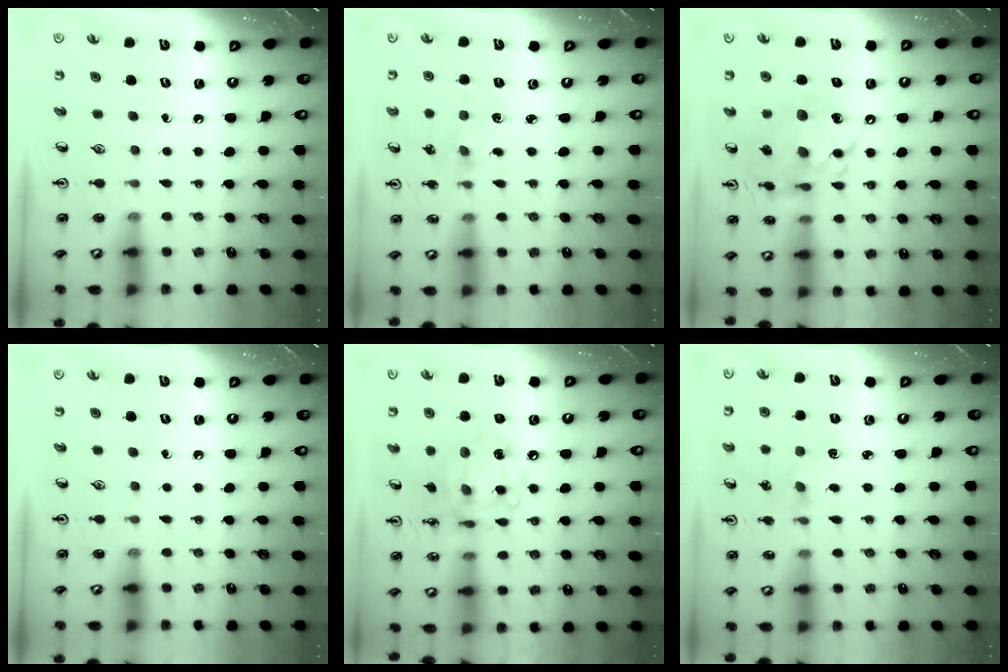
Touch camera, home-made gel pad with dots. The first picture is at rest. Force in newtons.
{"total": 2.5, "press": 2.4, "slide": 0.4}
{"total": 12.7, "press": 12.7, "slide": 1.0}
{"total": 0.0}
{"total": 12.9, "press": 12.8, "slide": 1.1}
{"total": 2.0, "press": 2.0, "slide": 0.3}